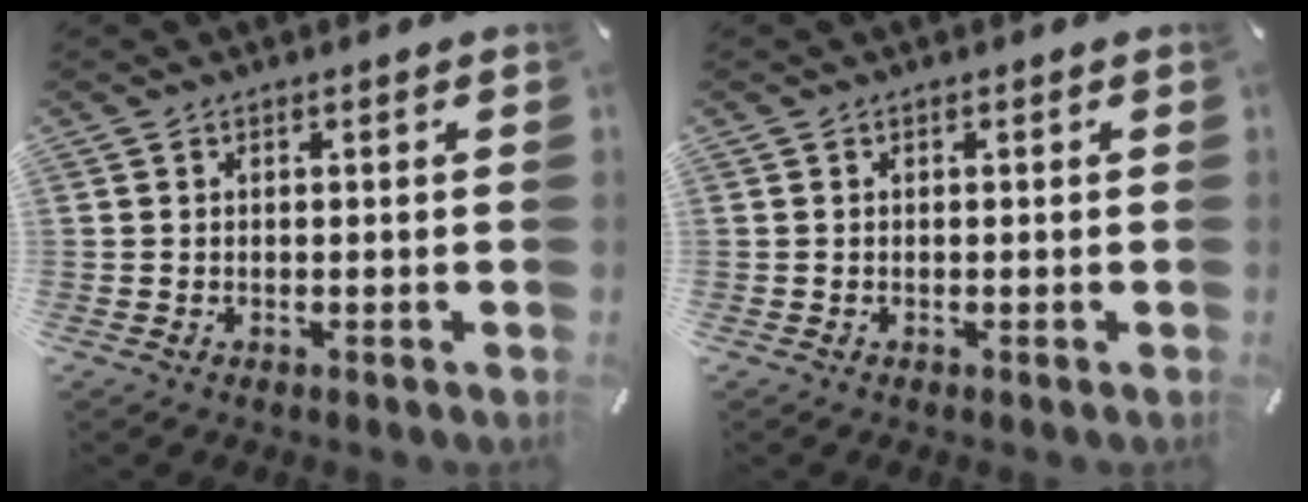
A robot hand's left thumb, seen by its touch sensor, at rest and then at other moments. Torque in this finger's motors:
{"motor_torque": [0.00, 0.00, -0.02, 0.02, 0.00]}